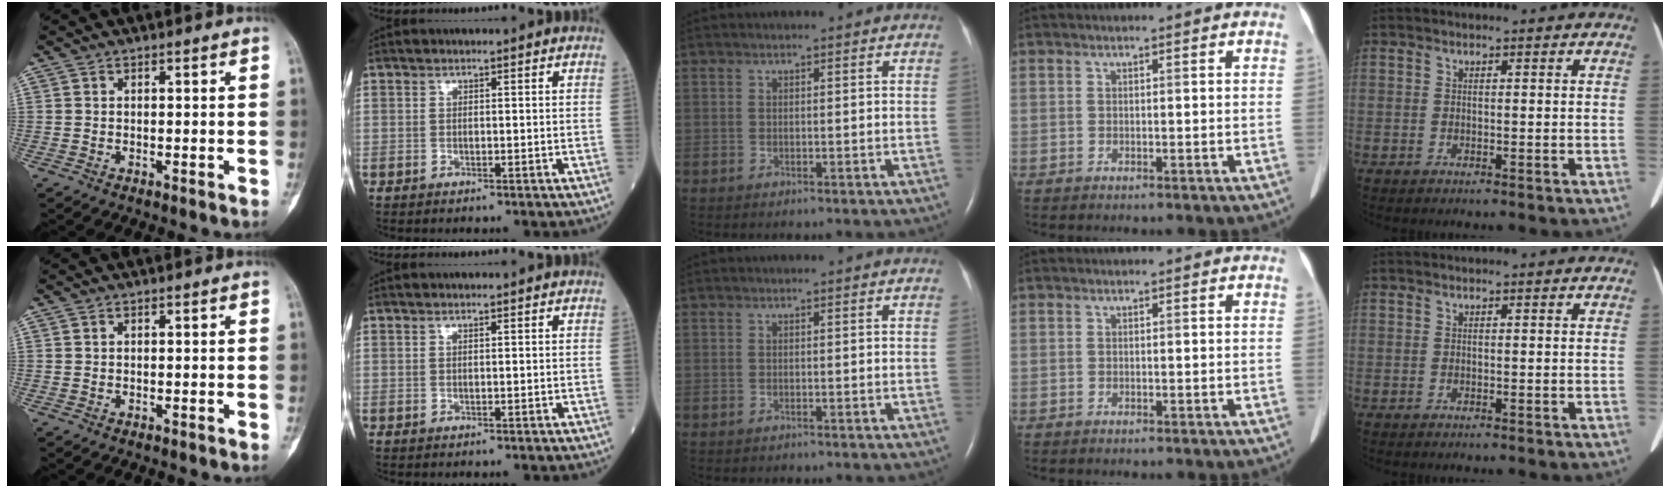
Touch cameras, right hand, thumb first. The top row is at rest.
{}